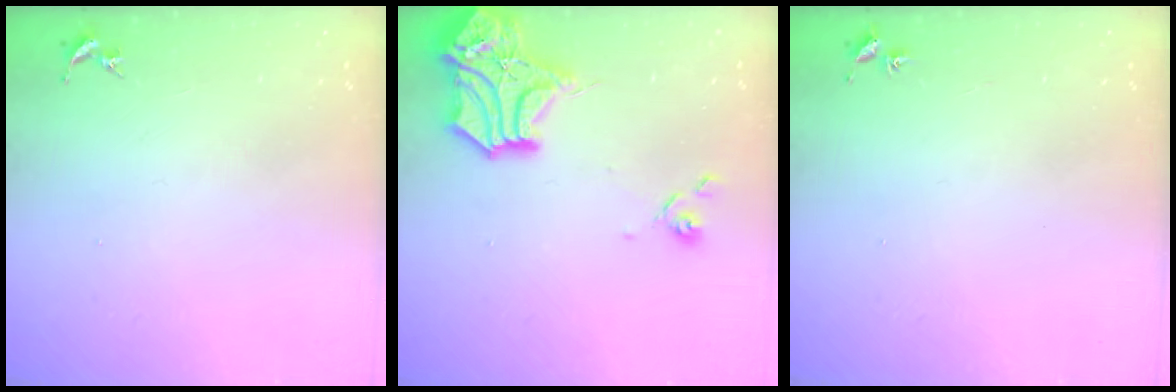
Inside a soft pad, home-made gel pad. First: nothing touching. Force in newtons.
{"total": 16.6, "press": 16.4, "slide": 2.4}
{"total": 1.9, "press": 1.9, "slide": 0.2}